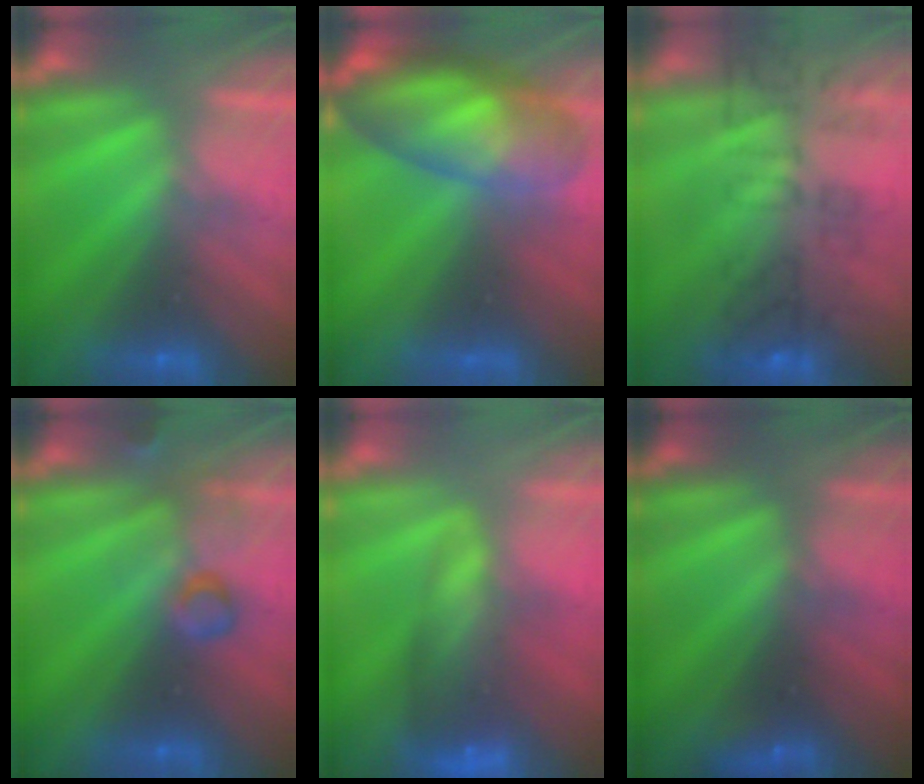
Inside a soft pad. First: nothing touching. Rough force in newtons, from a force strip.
{"total": 10.3}
{"total": 8.9}
{"total": 2.9}
{"total": 7.6}
{"total": 1.4}